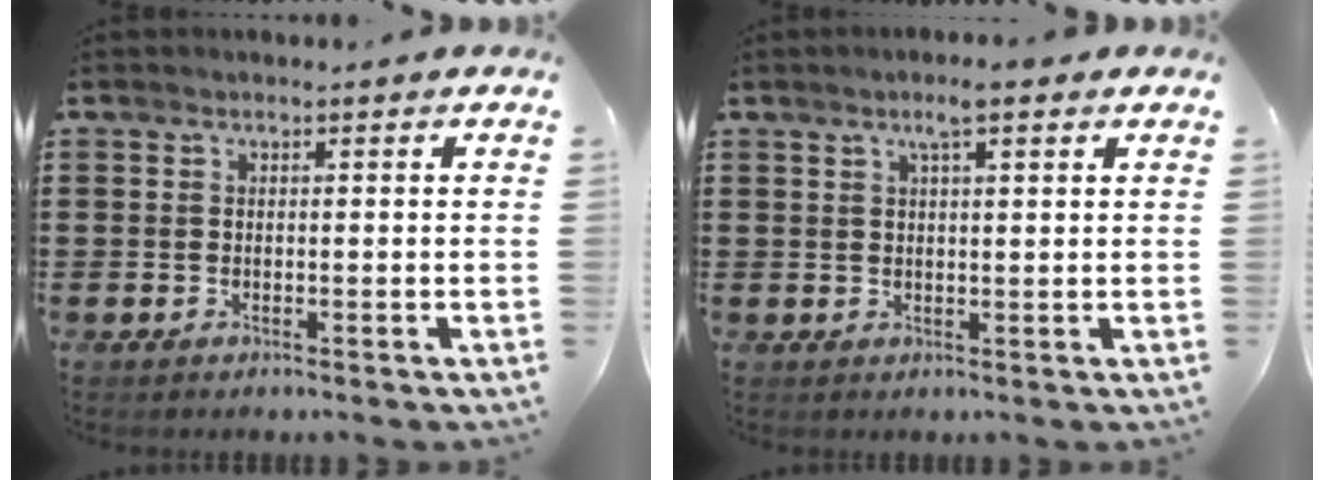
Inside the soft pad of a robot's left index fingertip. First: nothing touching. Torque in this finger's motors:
{"motor_torque": [1.08, -1.06, 0.30, 0.09]}